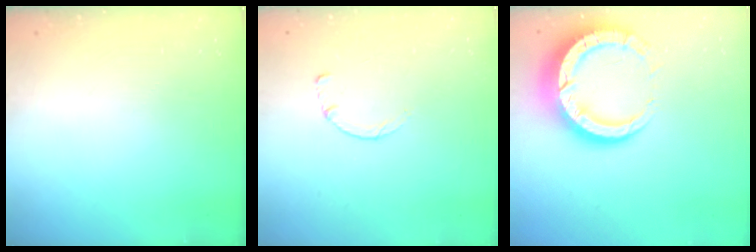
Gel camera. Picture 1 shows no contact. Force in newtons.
{"total": 2.6, "press": 2.5, "slide": 0.3}
{"total": 12.4, "press": 12.3, "slide": 1.2}